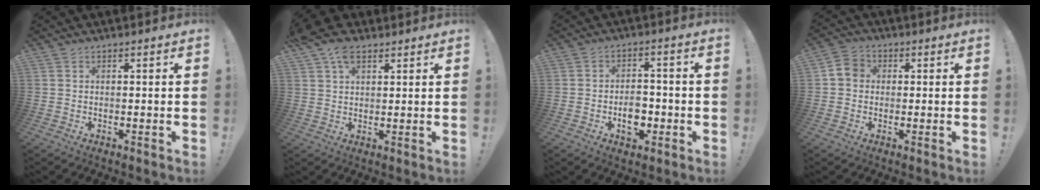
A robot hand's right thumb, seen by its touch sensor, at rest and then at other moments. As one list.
[{"total": 7.7, "force": [4.6, 4.3, 4.4], "torque": [-0.075, -0.014, 0.088]}, {"total": 7.1, "force": [-2.3, 4.9, 4.5], "torque": [-0.054, 0.011, -0.039]}, {"total": 5.4, "force": [0.0, 4.7, 2.6], "torque": [-0.046, 0.014, 0.001]}]